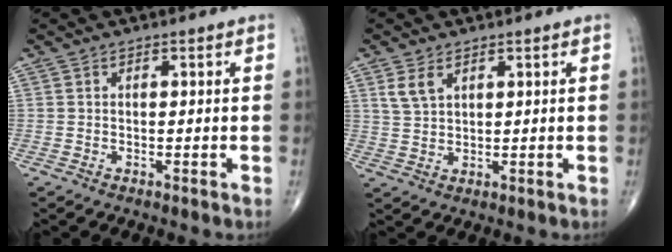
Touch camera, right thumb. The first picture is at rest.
{"total": 3.6, "force": [2.0, 2.0, 2.2], "torque": [-0.043, -0.004, 0.047]}